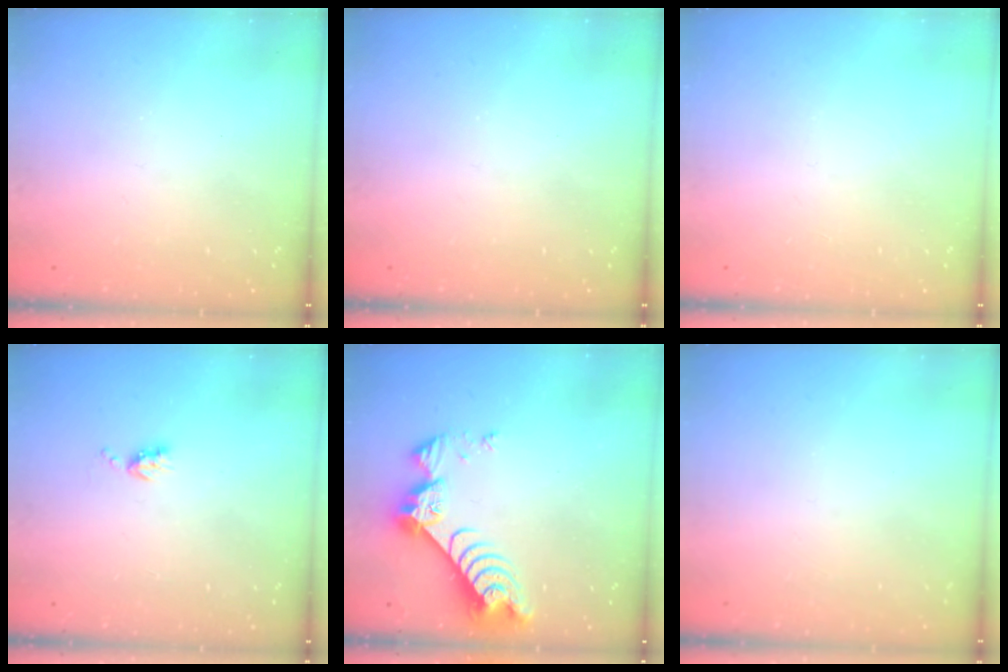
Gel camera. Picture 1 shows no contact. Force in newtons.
{"total": 0.0}
{"total": 0.0}
{"total": 5.8, "press": 5.7, "slide": 0.8}
{"total": 9.4, "press": 9.4, "slide": 0.9}
{"total": 0.0}